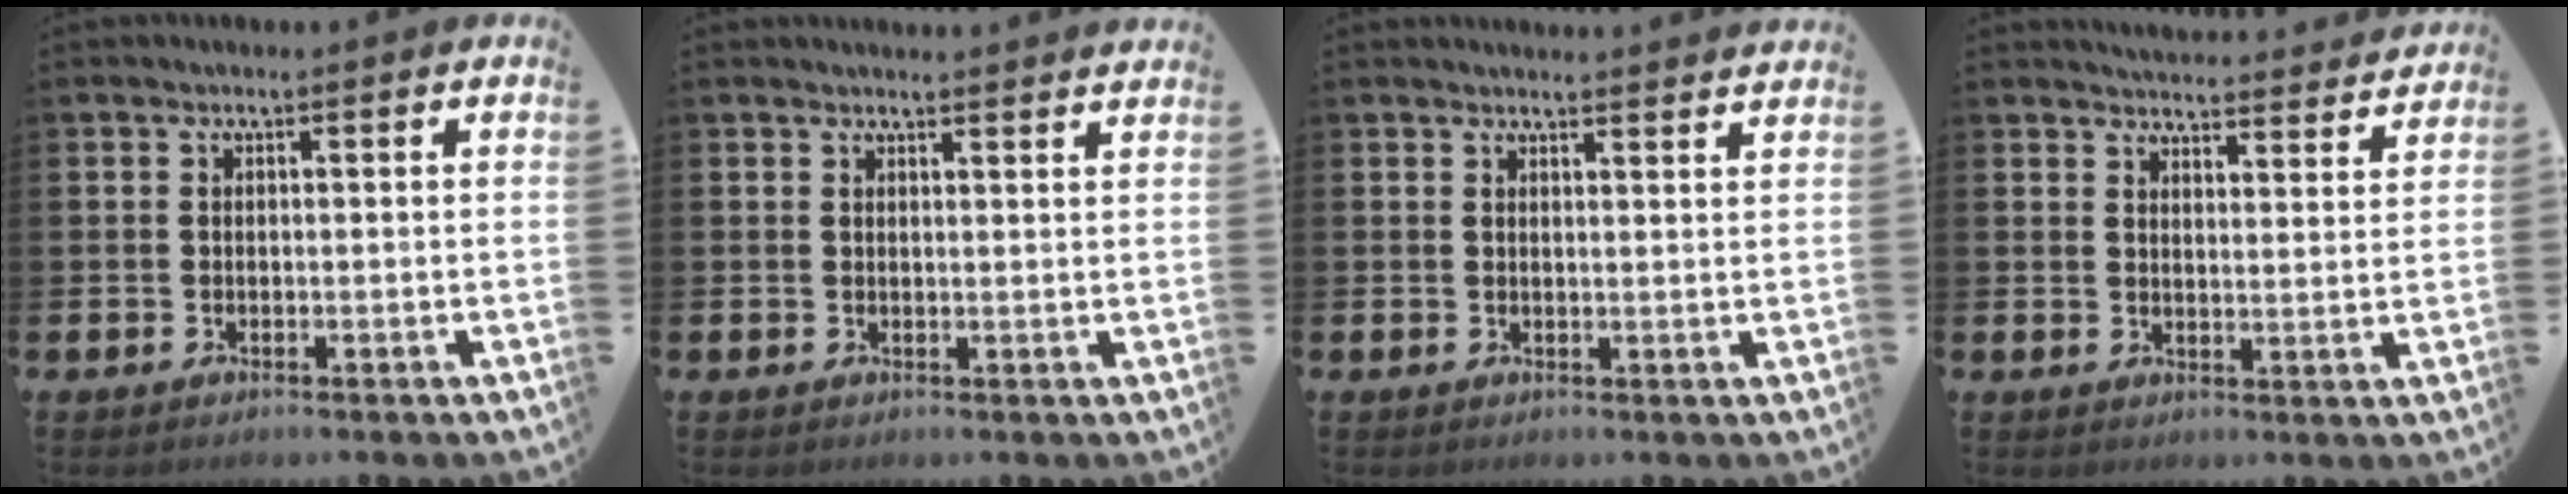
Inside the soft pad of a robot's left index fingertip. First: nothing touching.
{"total": 1.8, "force": [1.8, -0.2, -0.2], "torque": [0.009, -0.014, 0.032]}
{"total": 2.3, "force": [2.3, -0.3, -0.3], "torque": [0.011, -0.019, 0.040]}
{"total": 4.6, "force": [4.6, 0.3, 0.1], "torque": [-0.013, -0.035, 0.083]}